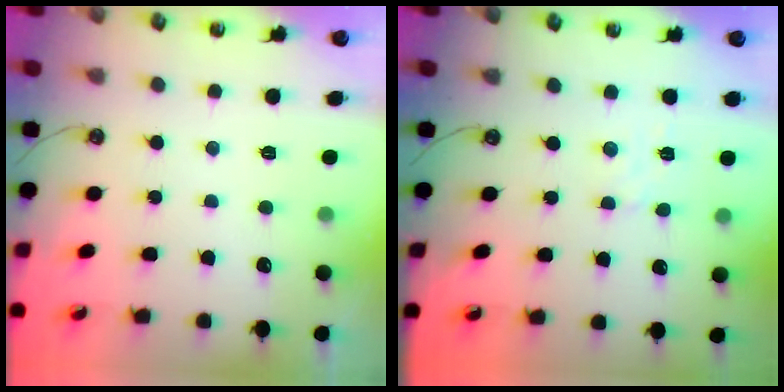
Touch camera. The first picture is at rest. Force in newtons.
{"total": 2.5, "press": 2.4, "slide": 0.5}